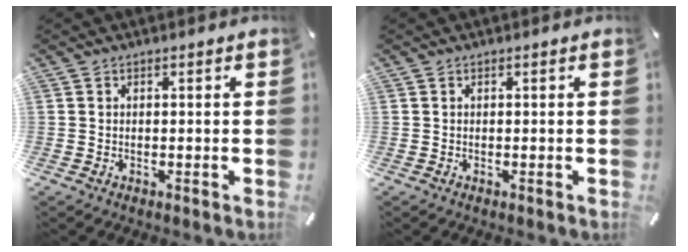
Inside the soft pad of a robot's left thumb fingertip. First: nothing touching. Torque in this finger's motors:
{"motor_torque": [0.00, -0.01, 0.02, -0.02, -0.01]}